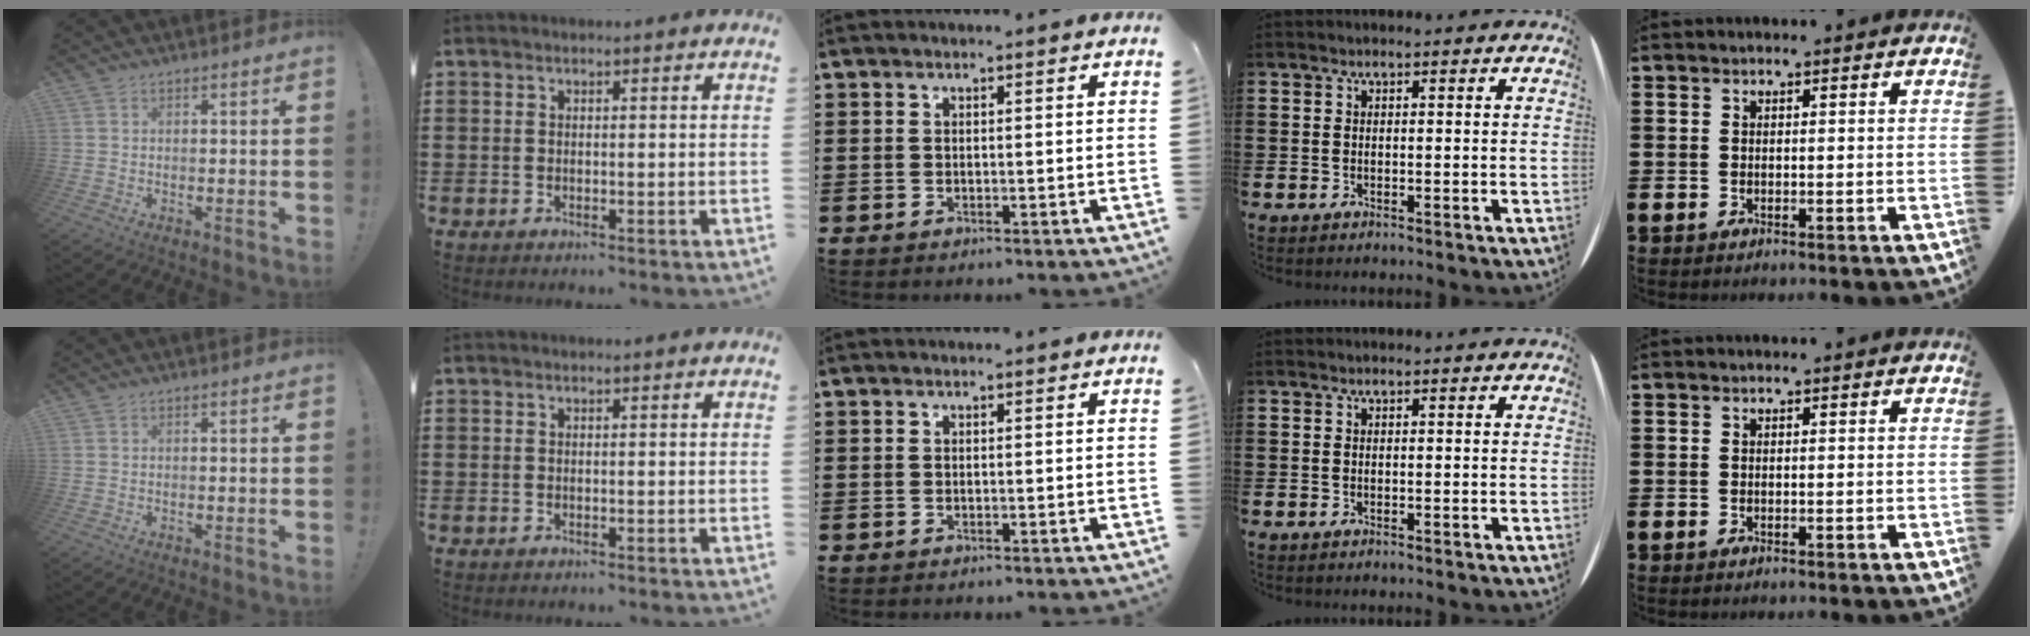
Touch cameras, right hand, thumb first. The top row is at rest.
{}